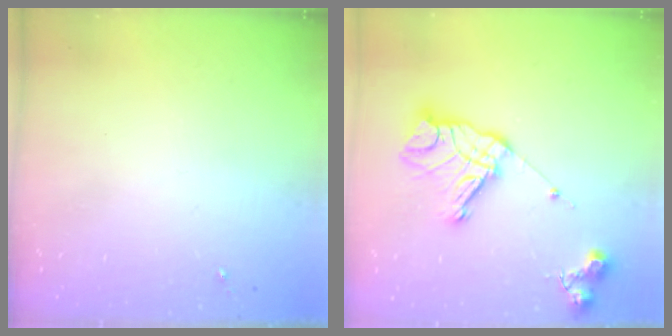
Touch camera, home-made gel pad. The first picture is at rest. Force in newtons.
{"total": 15.6, "press": 15.6, "slide": 1.2}